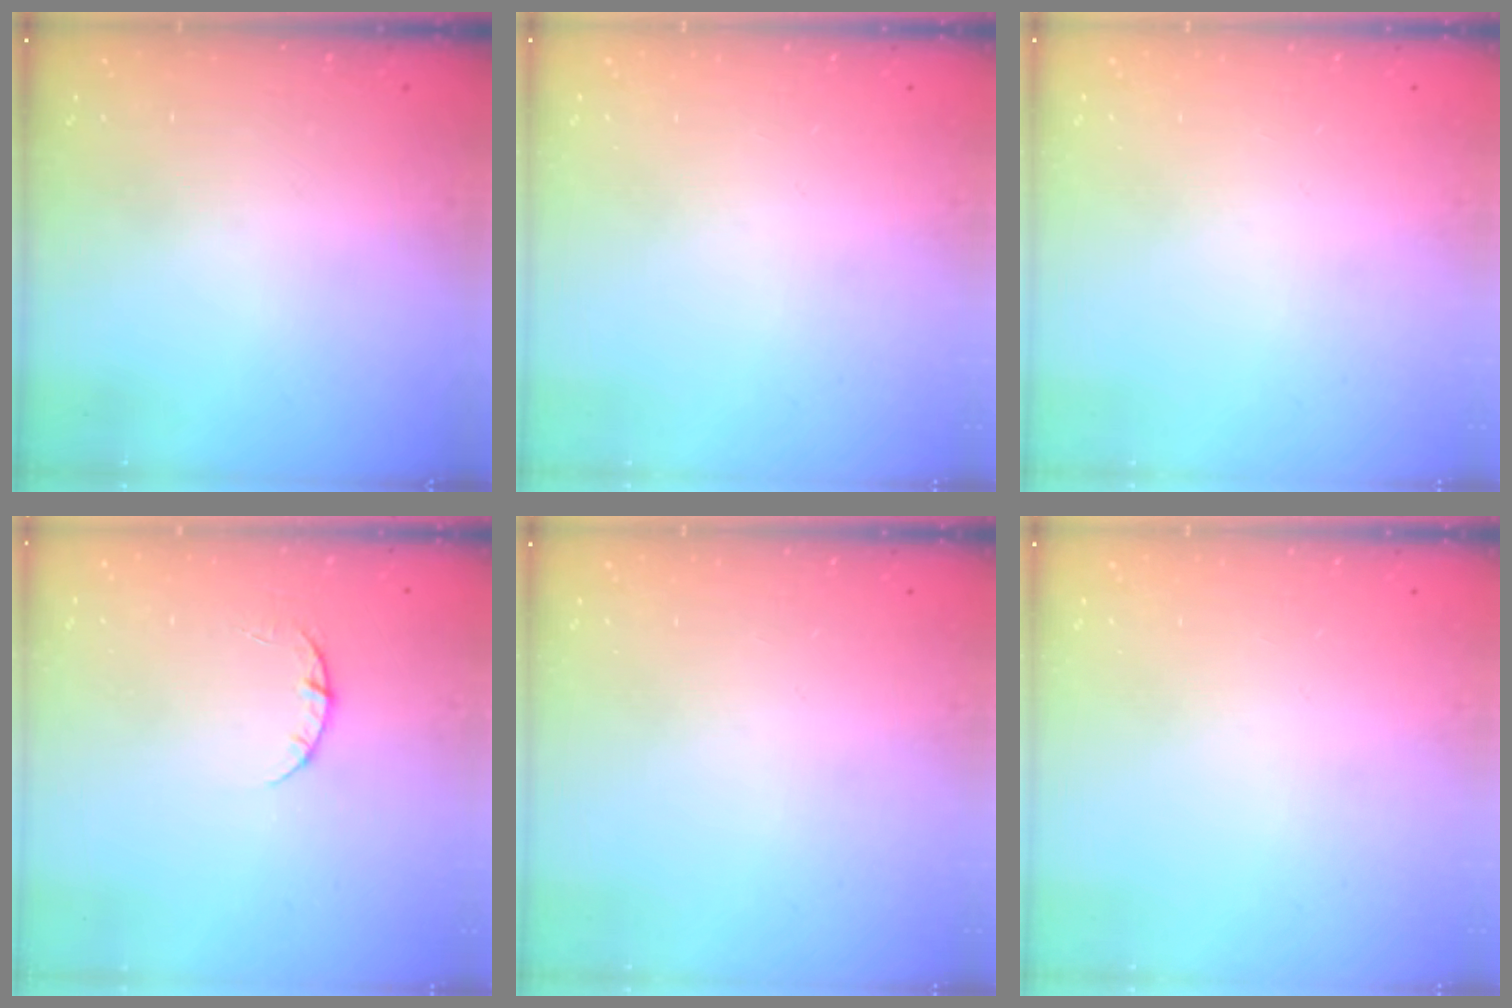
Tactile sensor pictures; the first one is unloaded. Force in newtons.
{"total": 0.0}
{"total": 0.0}
{"total": 2.3, "press": 2.3, "slide": 0.3}
{"total": 0.0}
{"total": 0.0}